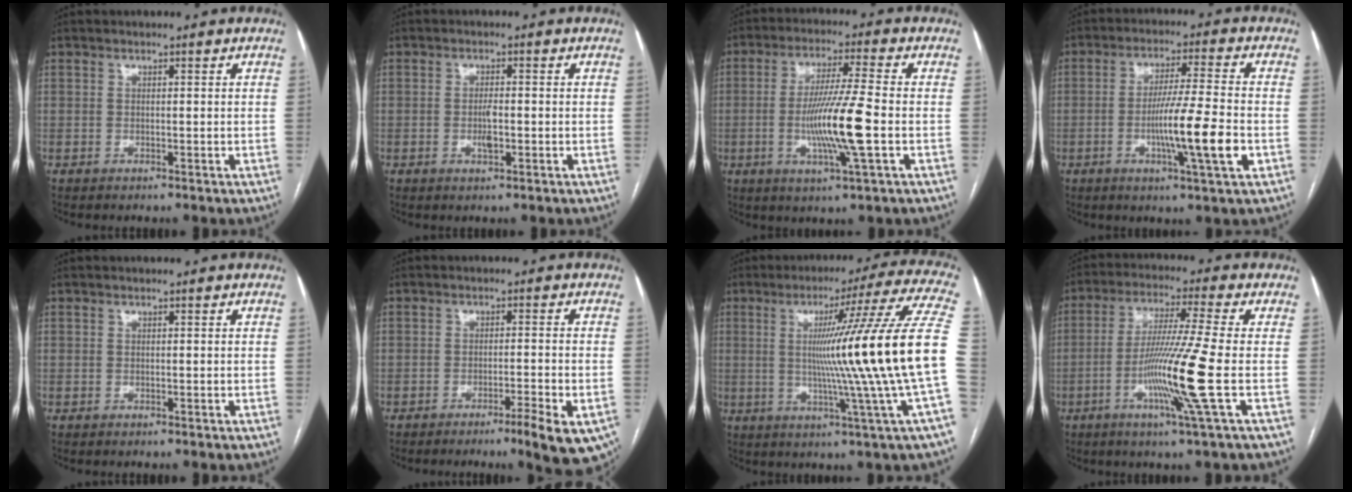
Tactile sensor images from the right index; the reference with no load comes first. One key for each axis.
{"total": 2.4, "fx": -0.6, "fy": 0.7, "fz": 2.3, "tx": -0.045, "ty": 0.000, "tz": -0.008}
{"total": 11.2, "fx": -2.2, "fy": -0.5, "fz": 11.0, "tx": -0.212, "ty": -0.012, "tz": -0.045}
{"total": 10.7, "fx": -2.8, "fy": -0.6, "fz": 10.3, "tx": -0.182, "ty": -0.012, "tz": -0.052}
{"total": 0.0}
{"total": 8.4, "fx": -5.2, "fy": 0.6, "fz": 6.6, "tx": -0.064, "ty": -0.007, "tz": -0.073}
{"total": 20.9, "fx": -0.6, "fy": -3.4, "fz": 20.6, "tx": -0.252, "ty": 0.001, "tz": -0.026}
{"total": 12.0, "fx": -3.4, "fy": -2.4, "fz": 11.2, "tx": -0.219, "ty": -0.021, "tz": -0.069}